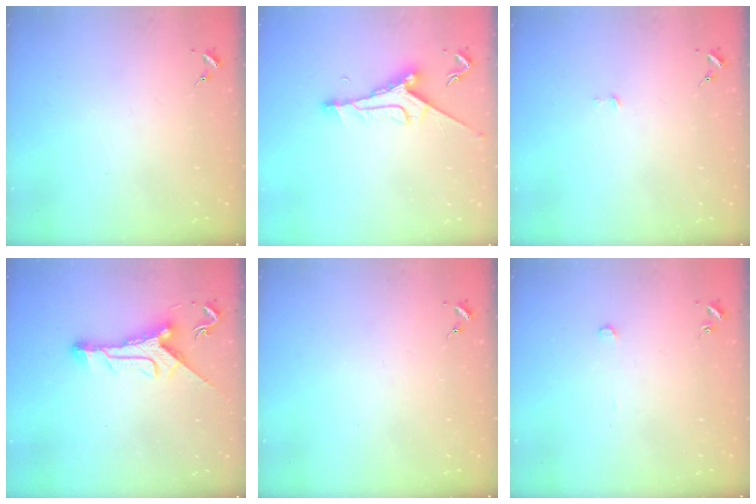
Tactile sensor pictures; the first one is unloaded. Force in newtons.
{"total": 9.4, "press": 9.4, "slide": 0.7}
{"total": 2.6, "press": 2.6, "slide": 0.2}
{"total": 10.7, "press": 10.7, "slide": 0.8}
{"total": 0.0}
{"total": 2.9, "press": 2.9, "slide": 0.1}